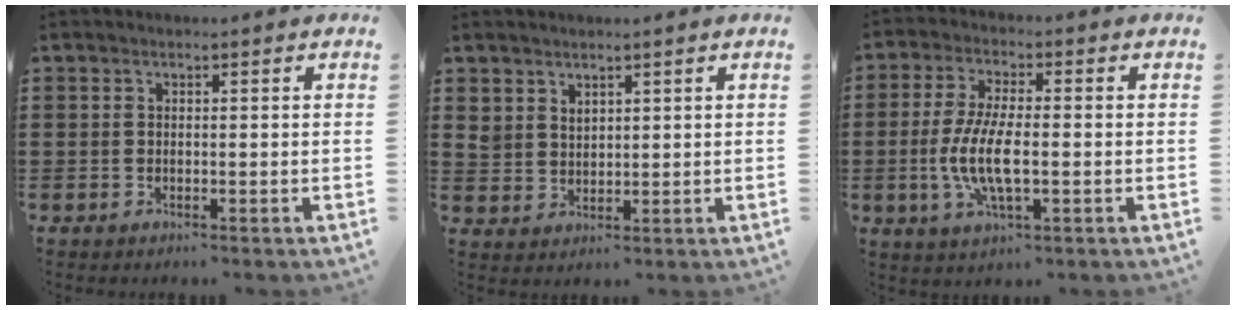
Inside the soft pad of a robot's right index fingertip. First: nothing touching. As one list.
[{"total": 3.1, "force": [2.5, 1.7, 0.0], "torque": [-0.010, 0.003, 0.050]}, {"total": 8.0, "force": [-1.6, 2.6, 7.4], "torque": [-0.167, -0.011, -0.038]}]